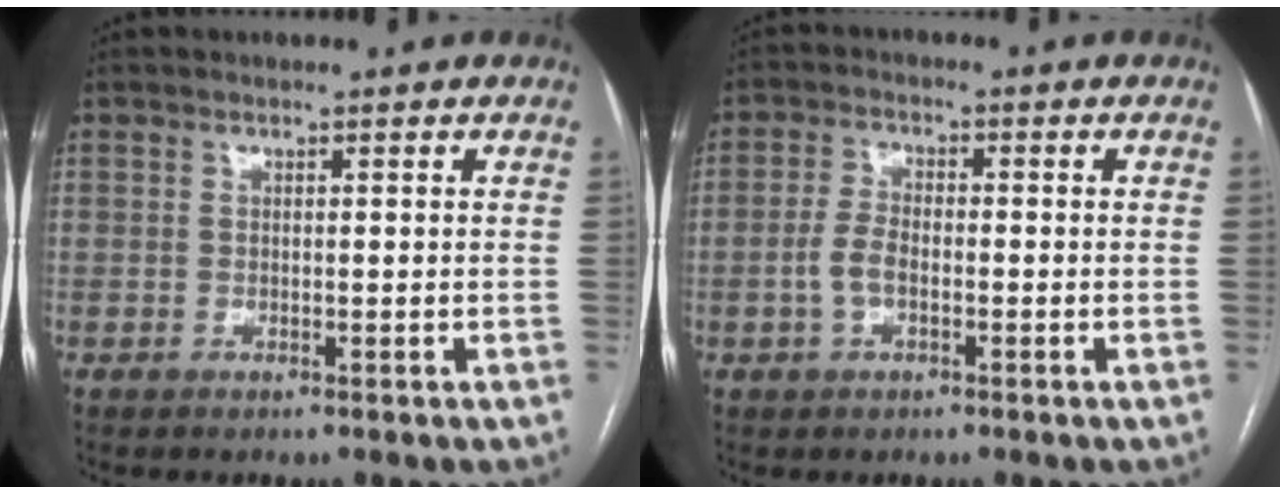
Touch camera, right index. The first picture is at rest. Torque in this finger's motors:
{"motor_torque": [0.55, -0.08, 0.28, 0.05]}